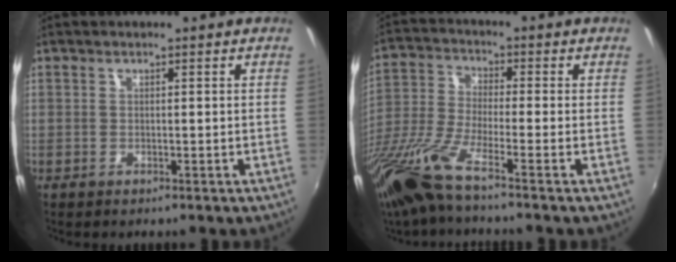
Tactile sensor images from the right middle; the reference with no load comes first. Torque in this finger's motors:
{"motor_torque": [1.11, -1.03, 0.76, 0.21]}